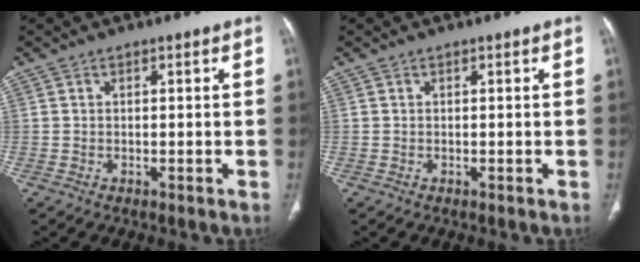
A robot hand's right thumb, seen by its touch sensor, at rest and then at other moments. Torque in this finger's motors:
{"motor_torque": [-0.06, 0.06, -0.17, 0.13, 0.00]}